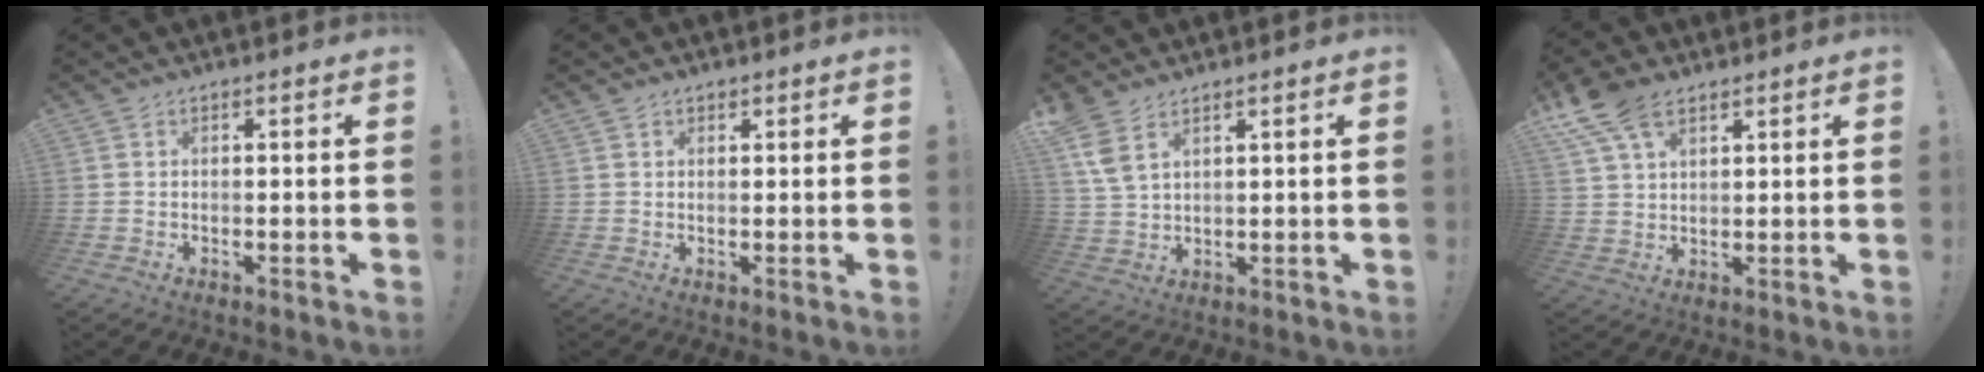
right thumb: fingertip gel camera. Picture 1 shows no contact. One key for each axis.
{"total": 1.1, "fx": 0.9, "fy": 0.6, "fz": 0.3, "tx": -0.003, "ty": -0.001, "tz": 0.016}
{"total": 6.7, "fx": 4.3, "fy": 2.9, "fz": 4.2, "tx": -0.083, "ty": -0.022, "tz": 0.082}
{"total": 10.1, "fx": 6.2, "fy": 5.2, "fz": 6.1, "tx": -0.117, "ty": -0.019, "tz": 0.119}